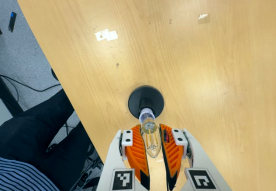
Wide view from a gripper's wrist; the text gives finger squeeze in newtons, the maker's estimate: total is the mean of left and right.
{"total": 20.8, "left": 24.4, "right": 17.2}